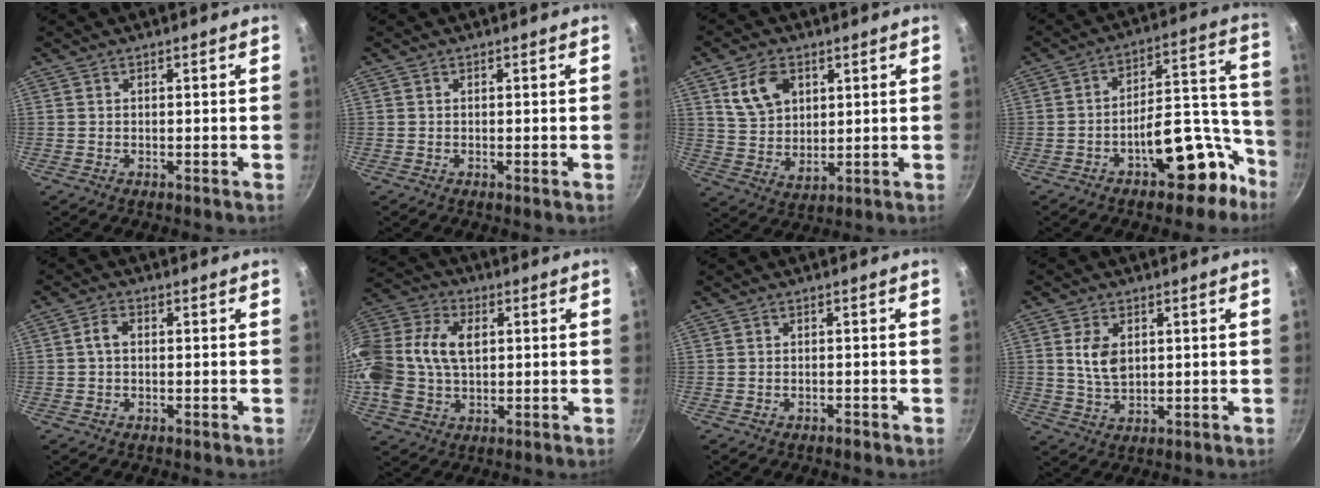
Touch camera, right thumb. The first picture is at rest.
{"total": 0.0}
{"total": 9.9, "force": [4.1, 6.7, 6.0], "torque": [-0.092, -0.019, 0.083]}
{"total": 15.3, "force": [-8.5, 7.2, 10.5], "torque": [-0.073, 0.103, -0.120]}
{"total": 2.5, "force": [0.0, 1.7, 1.9], "torque": [-0.034, 0.009, -0.002]}
{"total": 18.8, "force": [2.0, 13.1, 13.4], "torque": [-0.285, 0.032, 0.026]}
{"total": 0.7, "force": [-0.6, 0.2, 0.3], "torque": [-0.008, 0.006, -0.007]}
{"total": 6.0, "force": [1.3, 3.8, 4.4], "torque": [-0.076, -0.010, 0.029]}